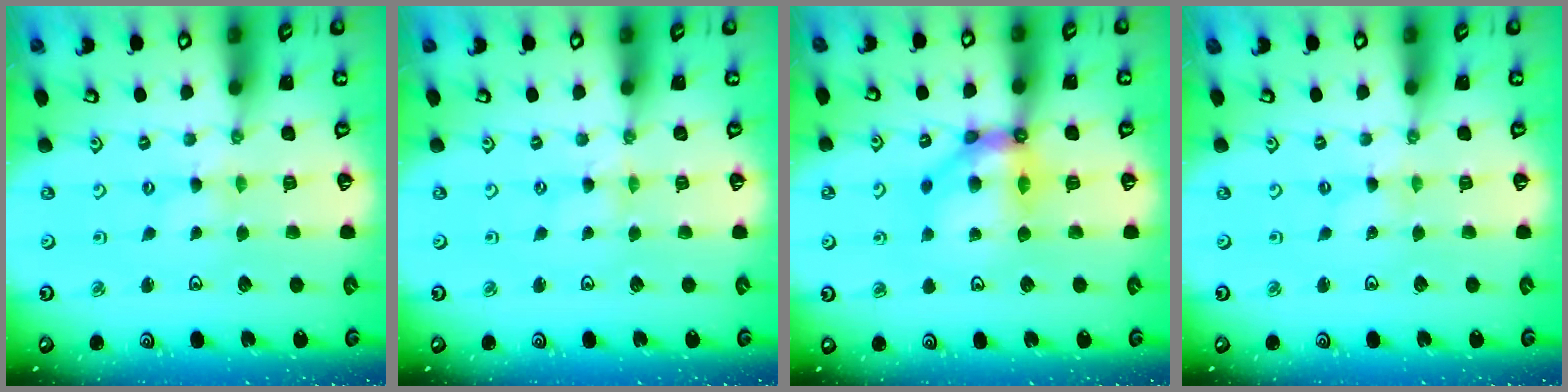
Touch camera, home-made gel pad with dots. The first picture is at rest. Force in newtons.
{"total": 0.0}
{"total": 10.4, "press": 10.3, "slide": 1.1}
{"total": 0.0}